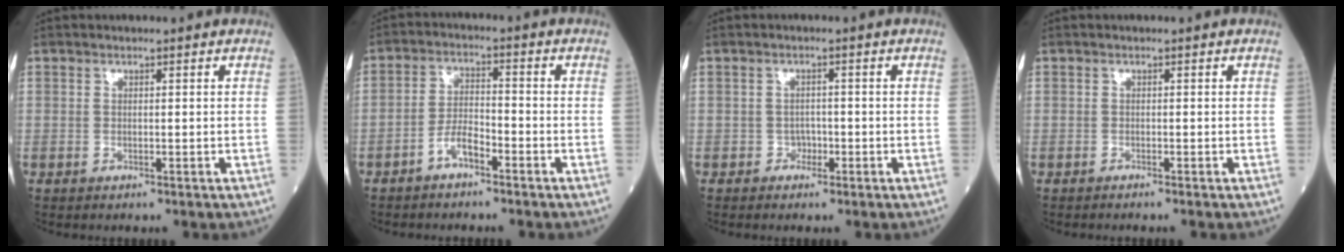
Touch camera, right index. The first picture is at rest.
{"total": 4.1, "force": [-2.8, 1.3, 2.8], "torque": [-0.057, 0.009, -0.053]}
{"total": 1.4, "force": [-0.8, 1.1, 0.4], "torque": [-0.002, 0.005, -0.015]}
{"total": 1.3, "force": [-1.1, -0.2, 0.6], "torque": [-0.009, 0.000, -0.015]}